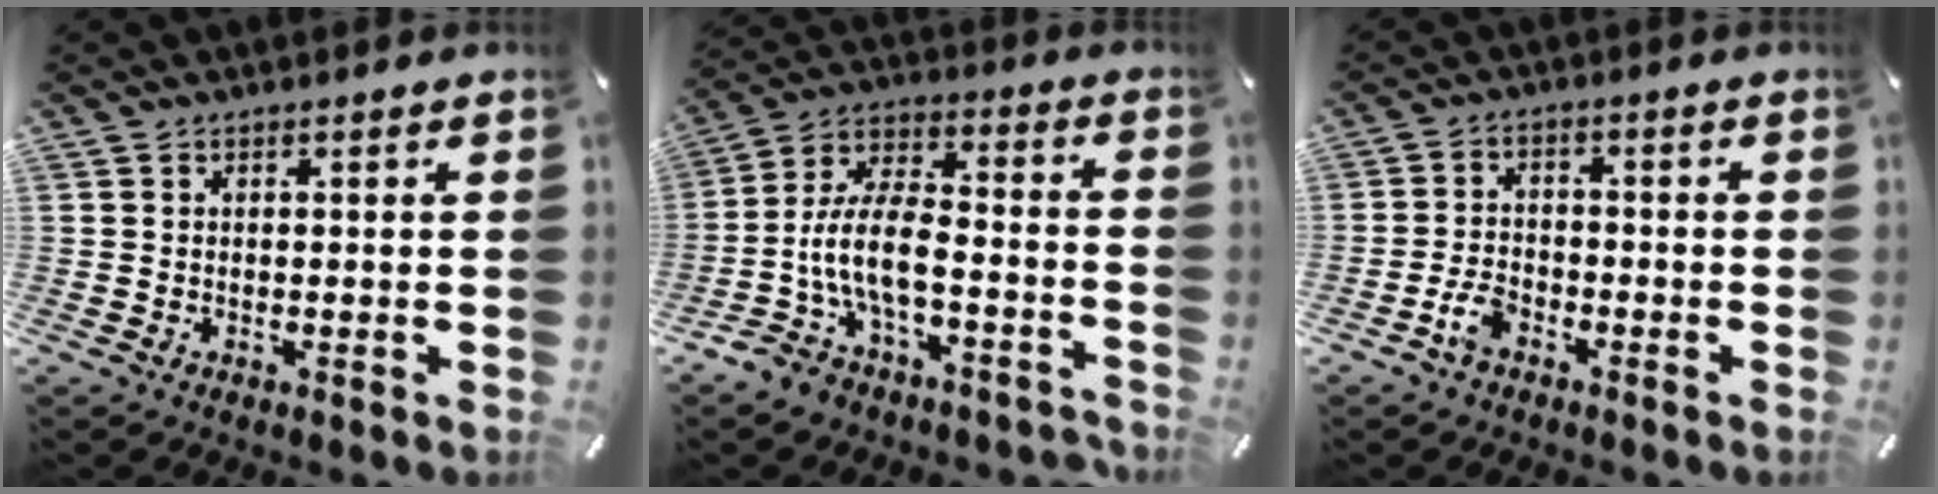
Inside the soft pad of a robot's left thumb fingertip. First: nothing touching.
{"total": 11.2, "force": [-4.6, 5.9, 8.4], "torque": [-0.177, 0.003, -0.086]}
{"total": 4.5, "force": [-2.9, 2.5, 2.2], "torque": [-0.047, 0.013, -0.056]}